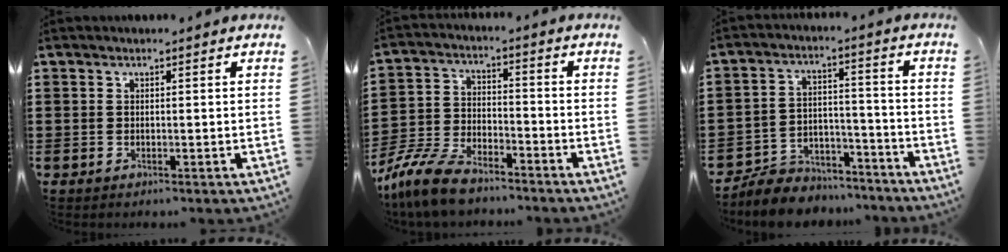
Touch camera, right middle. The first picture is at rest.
{"total": 9.2, "force": [-8.0, 2.6, 3.8], "torque": [-0.096, 0.014, -0.161]}
{"total": 7.4, "force": [-7.0, 2.0, 0.7], "torque": [-0.011, 0.022, -0.137]}